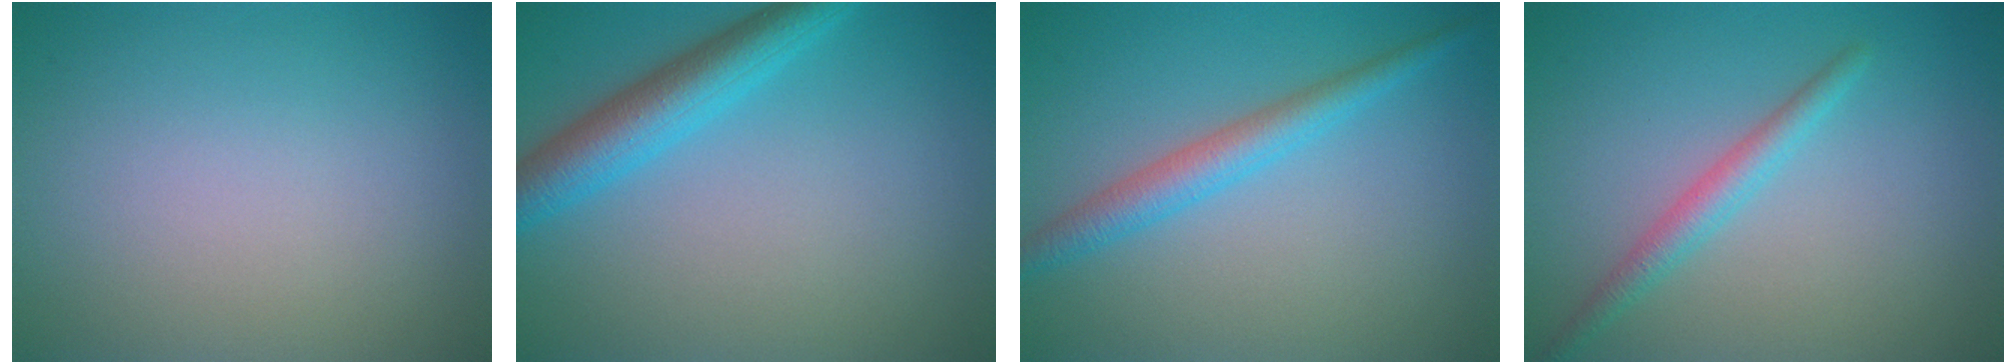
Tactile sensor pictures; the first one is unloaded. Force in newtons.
{"total": 4.6, "press": 4.6, "slide": 0.1}
{"total": 3.0, "press": 3.0, "slide": 0.1}
{"total": 2.2, "press": 2.2, "slide": 0.1}